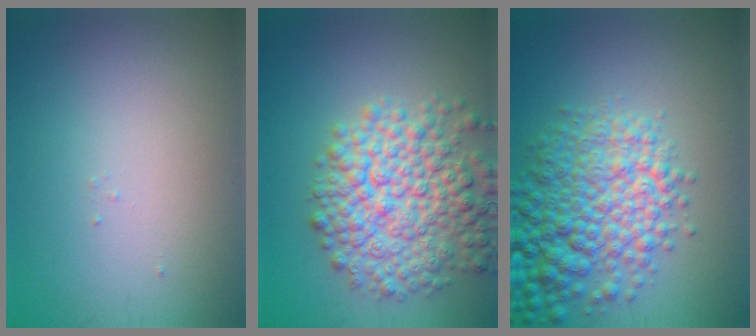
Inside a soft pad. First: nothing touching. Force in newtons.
{"total": 8.5, "press": 8.4, "slide": 0.4}
{"total": 8.1, "press": 8.1, "slide": 0.3}